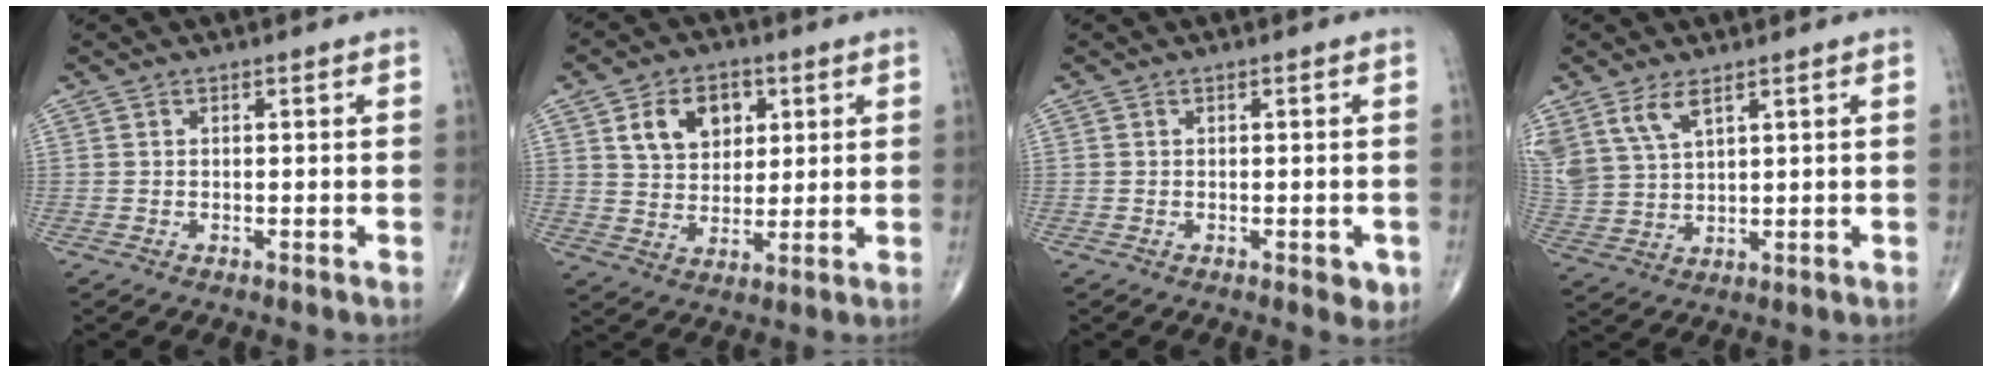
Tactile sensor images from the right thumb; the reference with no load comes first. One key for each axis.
{"total": 9.9, "fx": 3.8, "fy": 7.0, "fz": 5.8, "tx": -0.063, "ty": -0.014, "tz": 0.068}
{"total": 3.0, "fx": -0.9, "fy": 1.3, "fz": 2.6, "tx": -0.022, "ty": -0.005, "tz": -0.009}
{"total": 8.2, "fx": 5.0, "fy": 4.0, "fz": 5.2, "tx": -0.106, "ty": -0.010, "tz": 0.112}